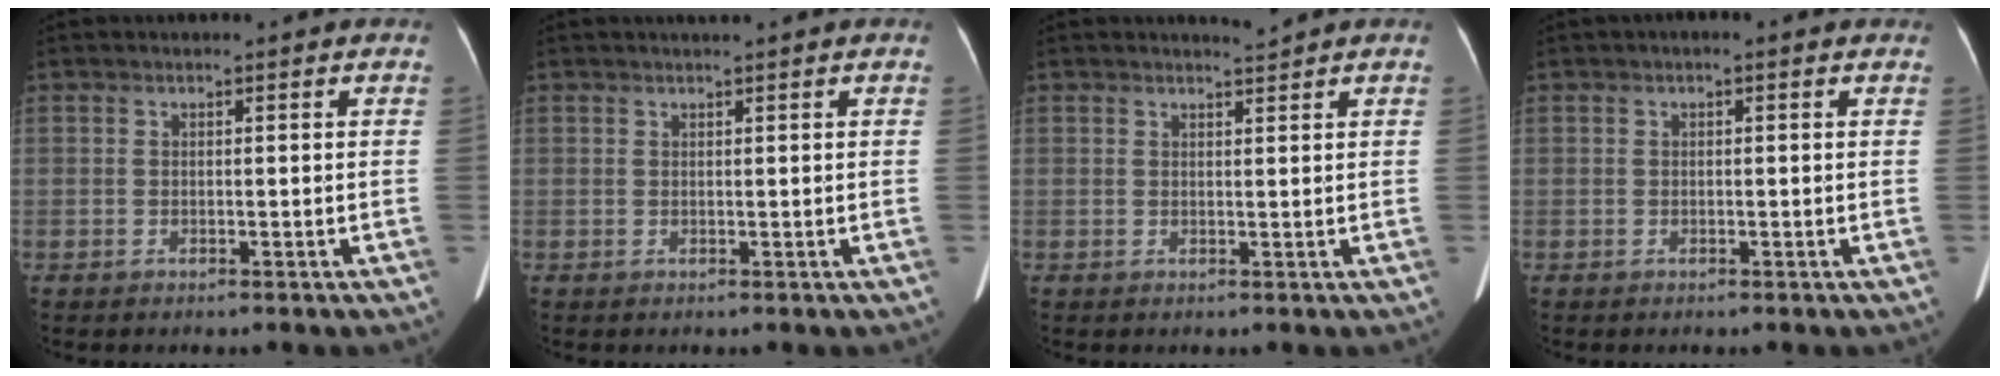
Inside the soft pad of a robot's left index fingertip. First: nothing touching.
{"total": 1.1, "force": [0.9, -0.2, 0.6], "torque": [-0.010, 0.007, 0.020]}
{"total": 1.2, "force": [1.0, -0.5, -0.1], "torque": [-0.006, -0.011, 0.020]}
{"total": 1.2, "force": [0.6, 0.3, 1.0], "torque": [-0.019, 0.014, 0.000]}